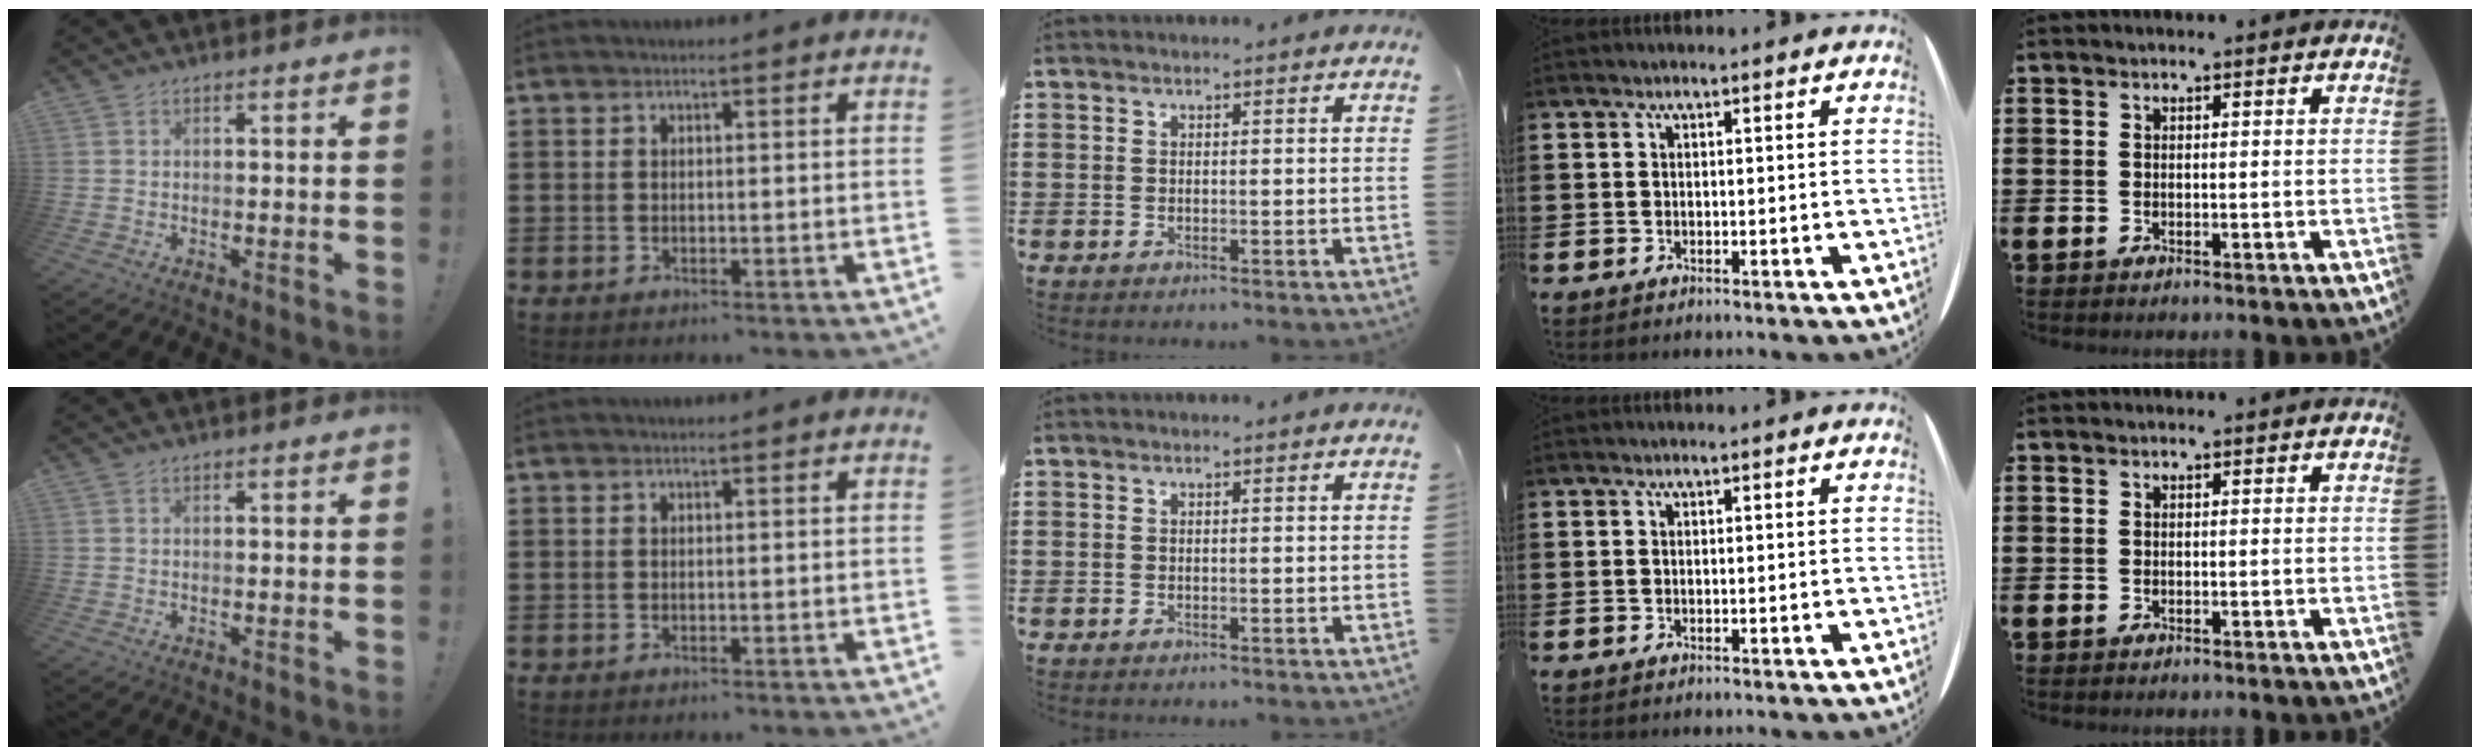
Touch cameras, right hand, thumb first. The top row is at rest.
{}